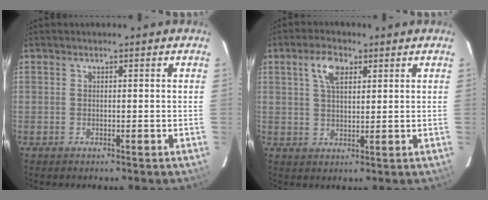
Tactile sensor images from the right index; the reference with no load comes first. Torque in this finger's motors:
{"motor_torque": [0.14, -0.04, 0.13, 0.06]}